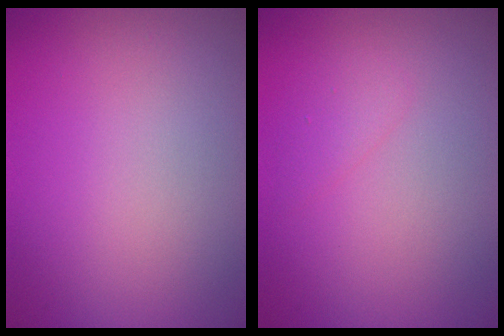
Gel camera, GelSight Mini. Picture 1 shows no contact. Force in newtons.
{"total": 1.1, "press": 1.1, "slide": 0.0}